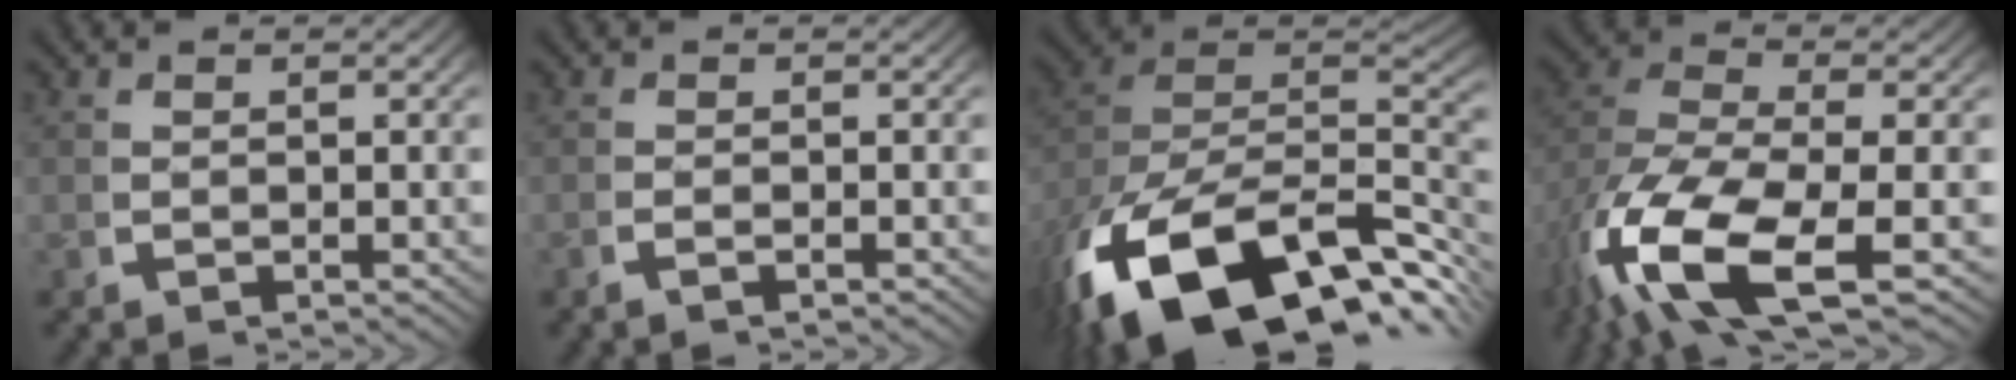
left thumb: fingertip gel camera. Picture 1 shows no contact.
{"total": 0.7, "force": [-0.5, -0.1, 0.6], "torque": [-0.011, 0.007, -0.014]}
{"total": 21.0, "force": [-5.9, 13.5, 14.9], "torque": [-0.287, -0.058, -0.064]}
{"total": 12.8, "force": [-2.8, 7.3, 10.2], "torque": [-0.248, -0.052, -0.018]}